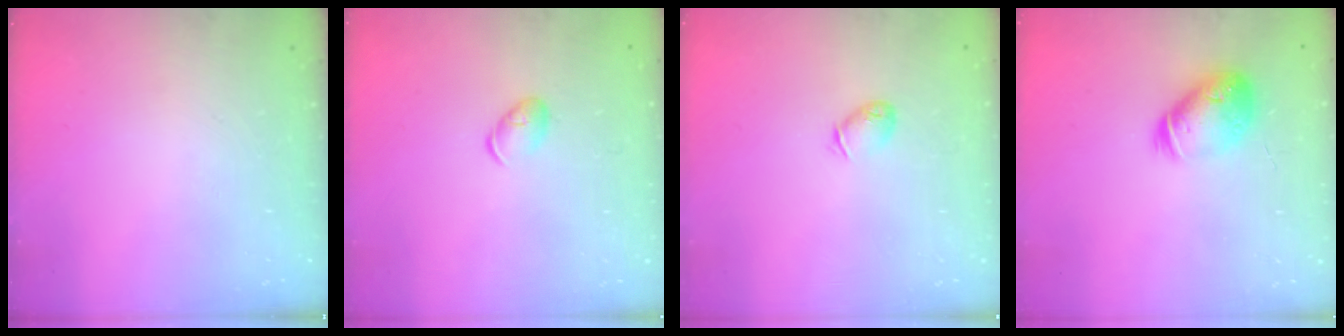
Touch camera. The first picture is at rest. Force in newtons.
{"total": 5.5, "press": 5.4, "slide": 1.0}
{"total": 3.5, "press": 3.4, "slide": 0.7}
{"total": 12.3, "press": 12.2, "slide": 1.9}